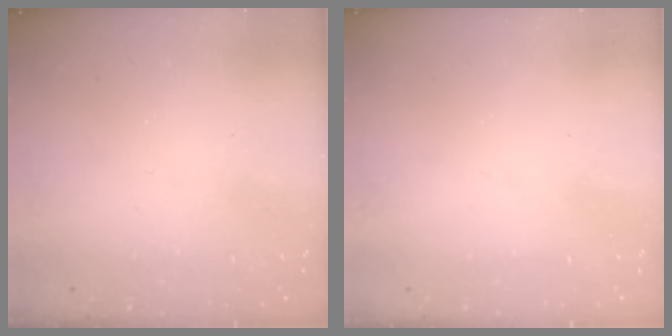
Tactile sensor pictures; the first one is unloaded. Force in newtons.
{"total": 0.0}